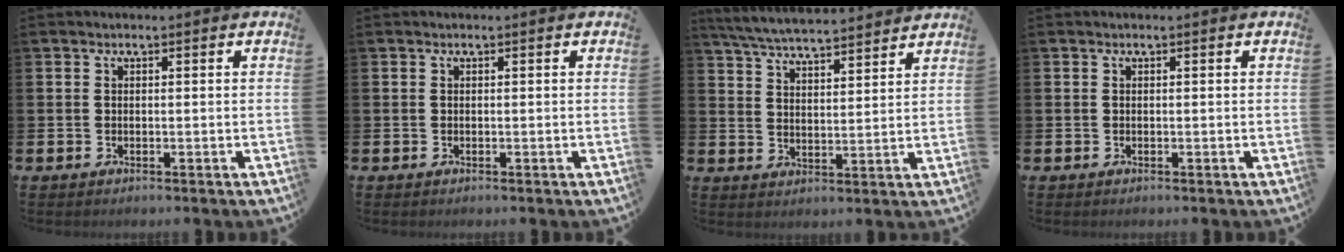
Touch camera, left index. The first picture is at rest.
{"total": 0.0}
{"total": 6.0, "force": [5.9, 0.3, 1.1], "torque": [-0.047, -0.030, 0.106]}
{"total": 0.0}